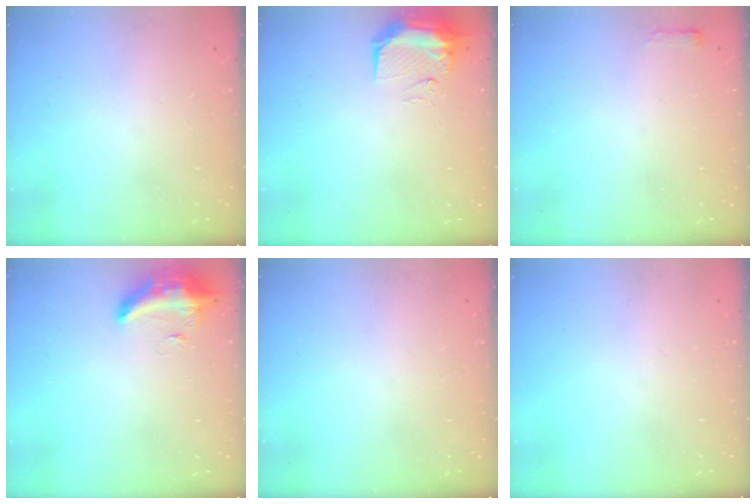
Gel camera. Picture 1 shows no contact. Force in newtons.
{"total": 9.3, "press": 9.1, "slide": 1.7}
{"total": 2.4, "press": 2.4, "slide": 0.4}
{"total": 12.6, "press": 10.6, "slide": 6.9}
{"total": 0.0}
{"total": 0.0}